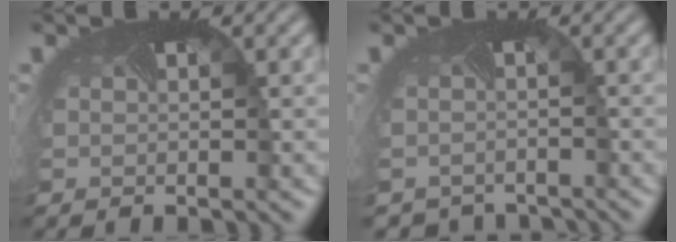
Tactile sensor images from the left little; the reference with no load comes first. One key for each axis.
{"total": 2.6, "fx": -2.5, "fy": 0.7, "fz": -0.4, "tx": 0.008, "ty": -0.021, "tz": -0.039}